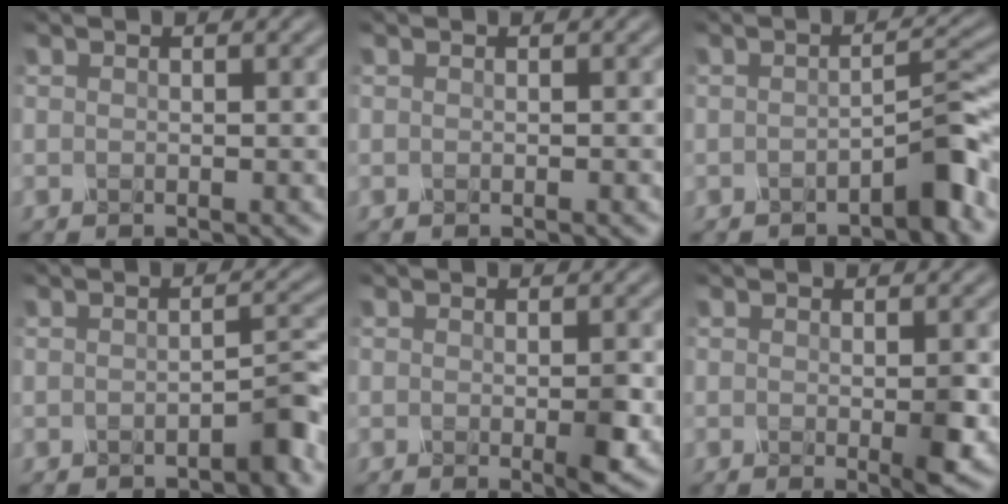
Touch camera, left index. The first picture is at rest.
{"total": 0.6, "force": [-0.3, 0.3, 0.4], "torque": [0.001, 0.008, -0.008]}
{"total": 2.8, "force": [-2.0, 0.0, 1.9], "torque": [-0.035, 0.011, -0.034]}
{"total": 2.3, "force": [-1.9, 0.1, 1.3], "torque": [-0.023, 0.007, -0.028]}
{"total": 2.2, "force": [-0.7, 0.2, 2.0], "torque": [-0.050, -0.006, -0.006]}
{"total": 2.5, "force": [-0.7, 0.3, 2.4], "torque": [-0.054, -0.007, -0.004]}